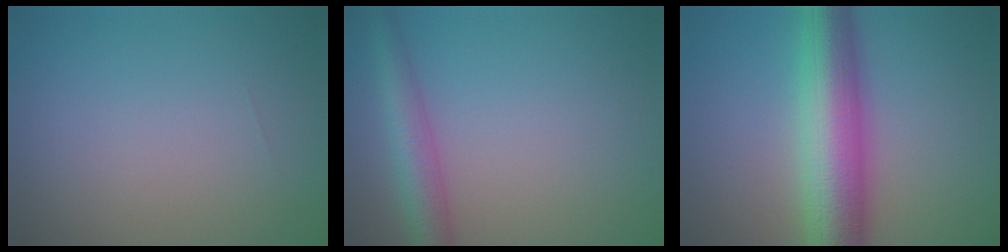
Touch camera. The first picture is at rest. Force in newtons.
{"total": 4.2, "press": 4.2, "slide": 0.2}
{"total": 9.8, "press": 9.8, "slide": 0.2}